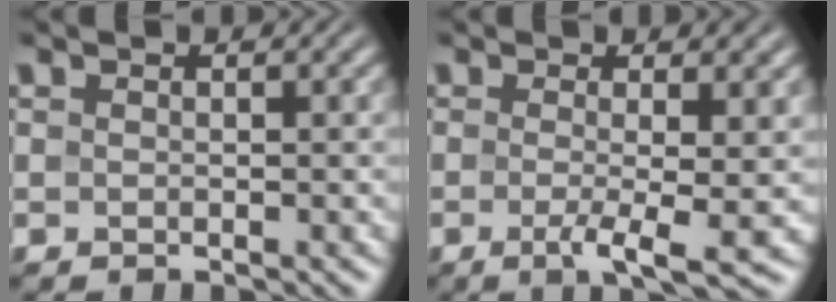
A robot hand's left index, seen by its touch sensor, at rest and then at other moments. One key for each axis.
{"total": 4.7, "fx": -0.7, "fy": 1.0, "fz": 4.5, "tx": -0.075, "ty": -0.011, "tz": -0.013}